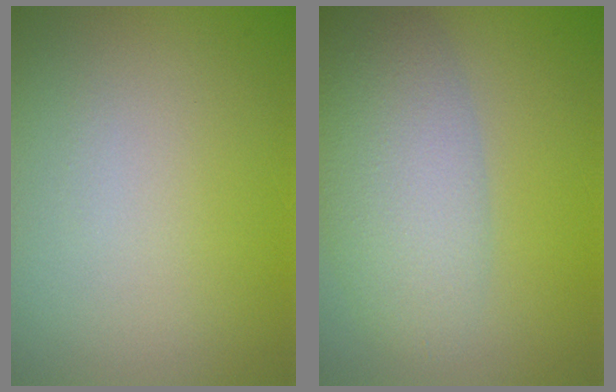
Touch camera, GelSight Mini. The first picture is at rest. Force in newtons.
{"total": 5.9, "press": 5.9, "slide": 0.4}